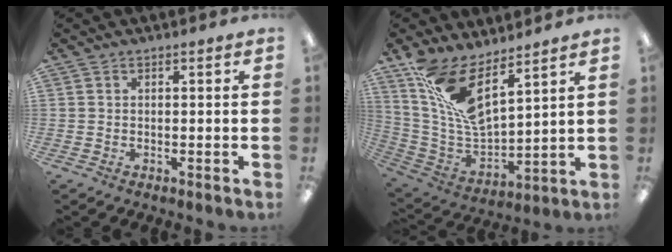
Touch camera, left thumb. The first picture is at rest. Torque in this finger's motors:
{"motor_torque": [2.23, 1.15, 1.77, -1.00, 0.45]}